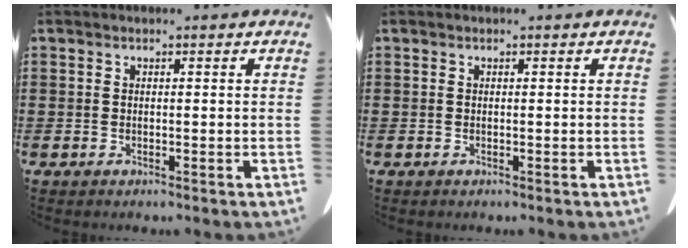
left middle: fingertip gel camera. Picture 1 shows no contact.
{"total": 0.0}